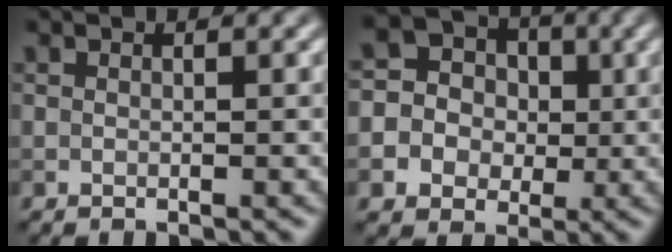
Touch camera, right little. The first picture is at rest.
{"total": 7.9, "force": [-0.8, 7.5, 2.3], "torque": [-0.068, 0.022, -0.040]}